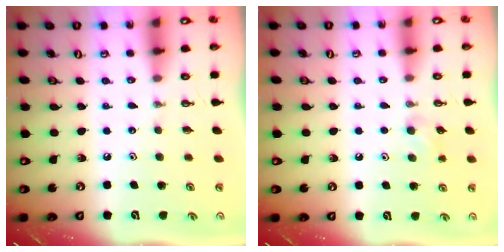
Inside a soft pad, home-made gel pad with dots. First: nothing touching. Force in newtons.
{"total": 10.4, "press": 6.7, "slide": 7.9}